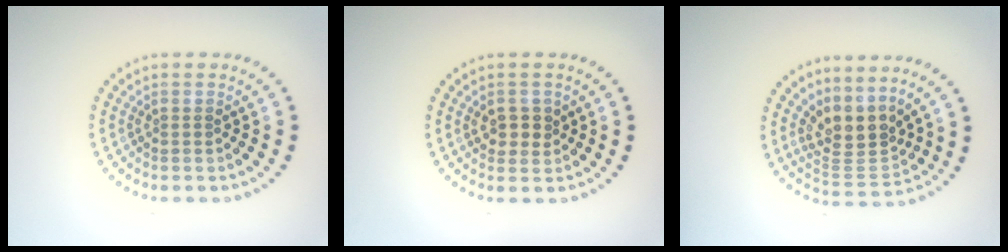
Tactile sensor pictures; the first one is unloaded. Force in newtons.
{"total": 2.1, "press": 2.1, "slide": 0.6}
{"total": 3.8, "press": 3.0, "slide": 2.3}